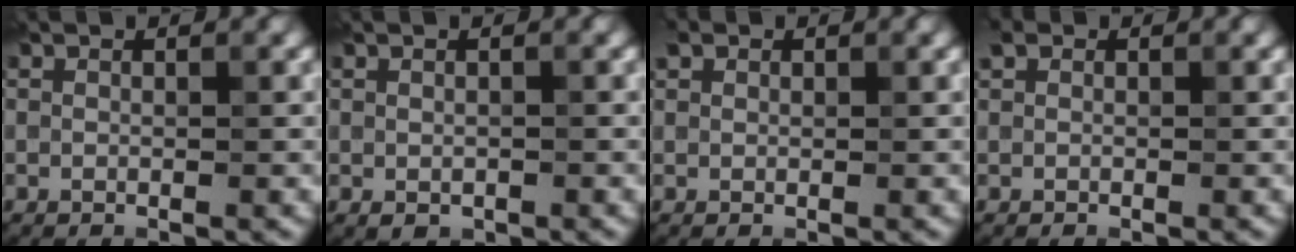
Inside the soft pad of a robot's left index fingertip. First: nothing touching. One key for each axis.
{"total": 0.9, "fx": -0.2, "fy": 0.6, "fz": 0.7, "tx": -0.010, "ty": -0.004, "tz": -0.001}
{"total": 1.3, "fx": 0.8, "fy": 1.0, "fz": 0.3, "tx": -0.006, "ty": 0.003, "tz": 0.011}
{"total": 1.2, "fx": 0.5, "fy": 1.1, "fz": 0.3, "tx": -0.002, "ty": 0.002, "tz": 0.002}